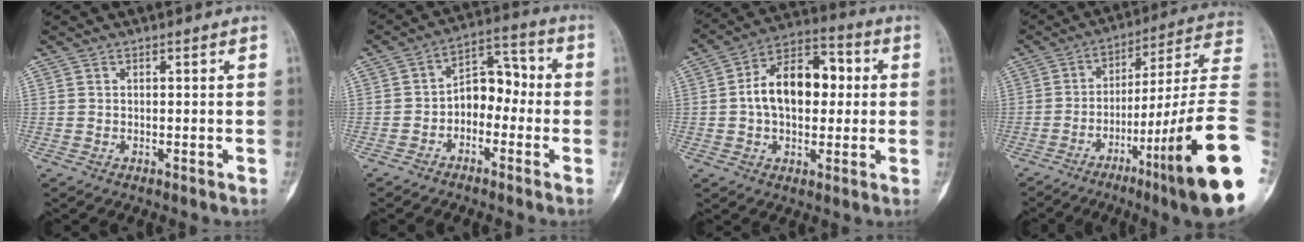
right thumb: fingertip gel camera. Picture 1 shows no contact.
{"total": 7.9, "force": [-1.9, 5.5, 5.4], "torque": [-0.051, 0.048, -0.046]}
{"total": 14.6, "force": [1.0, 9.1, 11.3], "torque": [-0.155, 0.032, 0.007]}
{"total": 24.7, "force": [-7.7, 1.6, 23.4], "torque": [-0.302, 0.038, -0.116]}